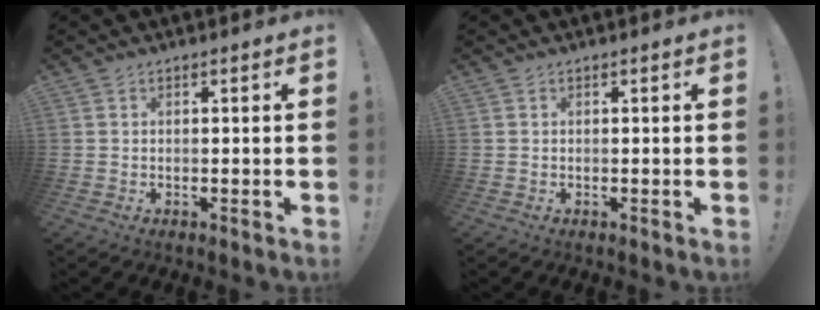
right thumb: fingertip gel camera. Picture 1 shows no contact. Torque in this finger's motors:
{"motor_torque": [0.00, -0.01, 0.00, 0.00, 0.07]}